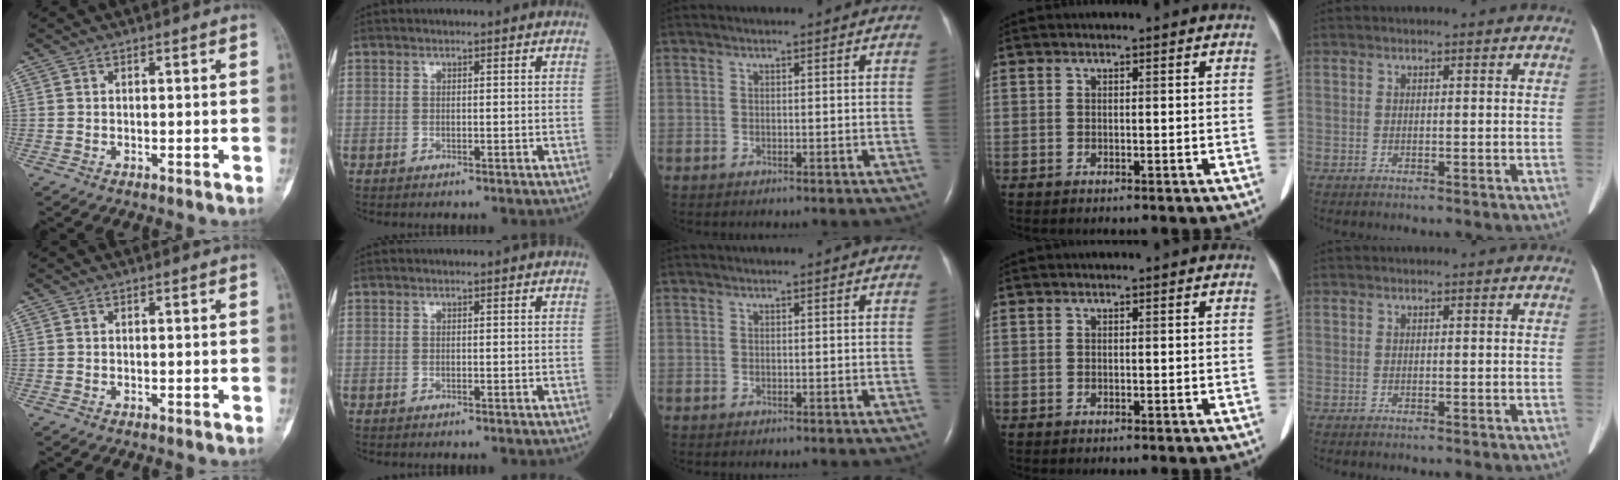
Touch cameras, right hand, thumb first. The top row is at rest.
{}